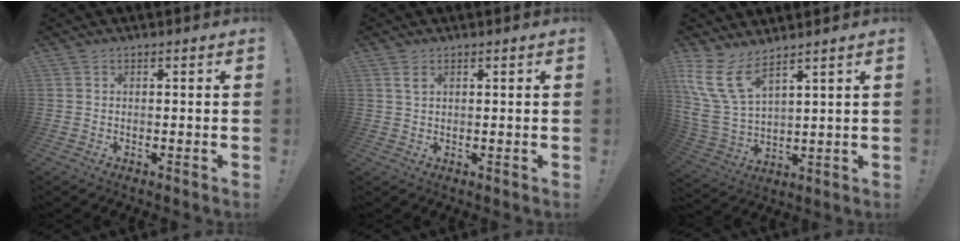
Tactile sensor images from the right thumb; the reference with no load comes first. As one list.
[{"total": 2.2, "force": [1.2, 1.0, 1.5], "torque": [-0.025, -0.002, 0.020]}, {"total": 13.0, "force": [8.2, 5.8, 8.2], "torque": [-0.179, -0.046, 0.156]}]